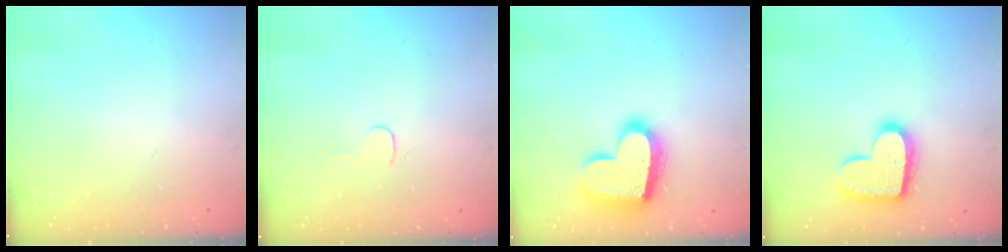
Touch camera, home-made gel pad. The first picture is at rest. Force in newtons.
{"total": 3.0, "press": 3.0, "slide": 0.3}
{"total": 20.3, "press": 20.3, "slide": 1.4}
{"total": 15.3, "press": 15.3, "slide": 1.1}